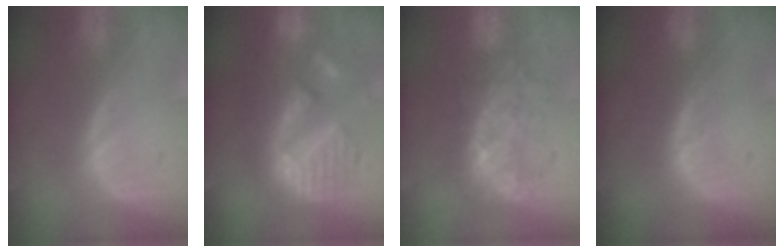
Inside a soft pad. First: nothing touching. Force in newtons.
{"total": 11.0, "press": 11.0, "slide": 1.0}
{"total": 8.0, "press": 7.6, "slide": 2.5}
{"total": 1.7, "press": 1.7, "slide": 0.1}